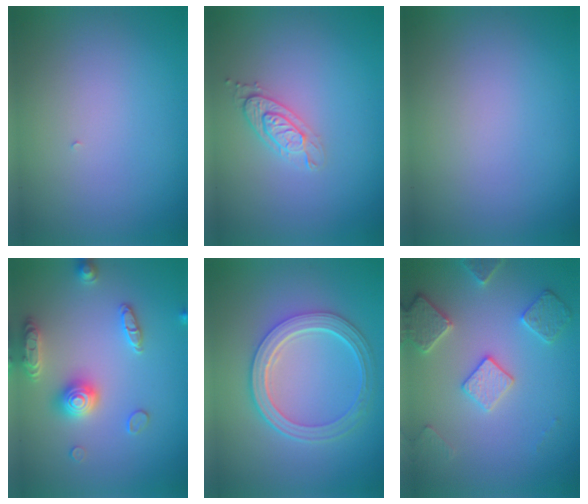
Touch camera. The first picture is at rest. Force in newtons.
{"total": 2.0, "press": 1.9, "slide": 0.6}
{"total": 0.0}
{"total": 3.7, "press": 3.7, "slide": 0.7}
{"total": 5.2, "press": 3.9, "slide": 3.6}
{"total": 4.0, "press": 3.5, "slide": 1.9}